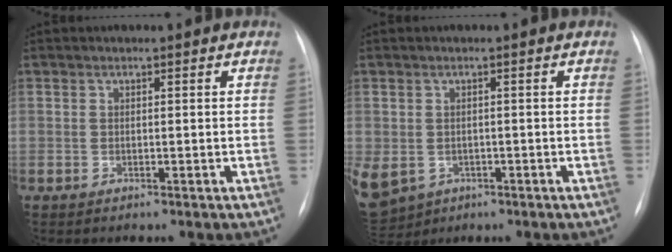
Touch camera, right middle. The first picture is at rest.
{"total": 18.0, "force": [-7.3, 14.6, 7.7], "torque": [-0.259, -0.015, -0.097]}